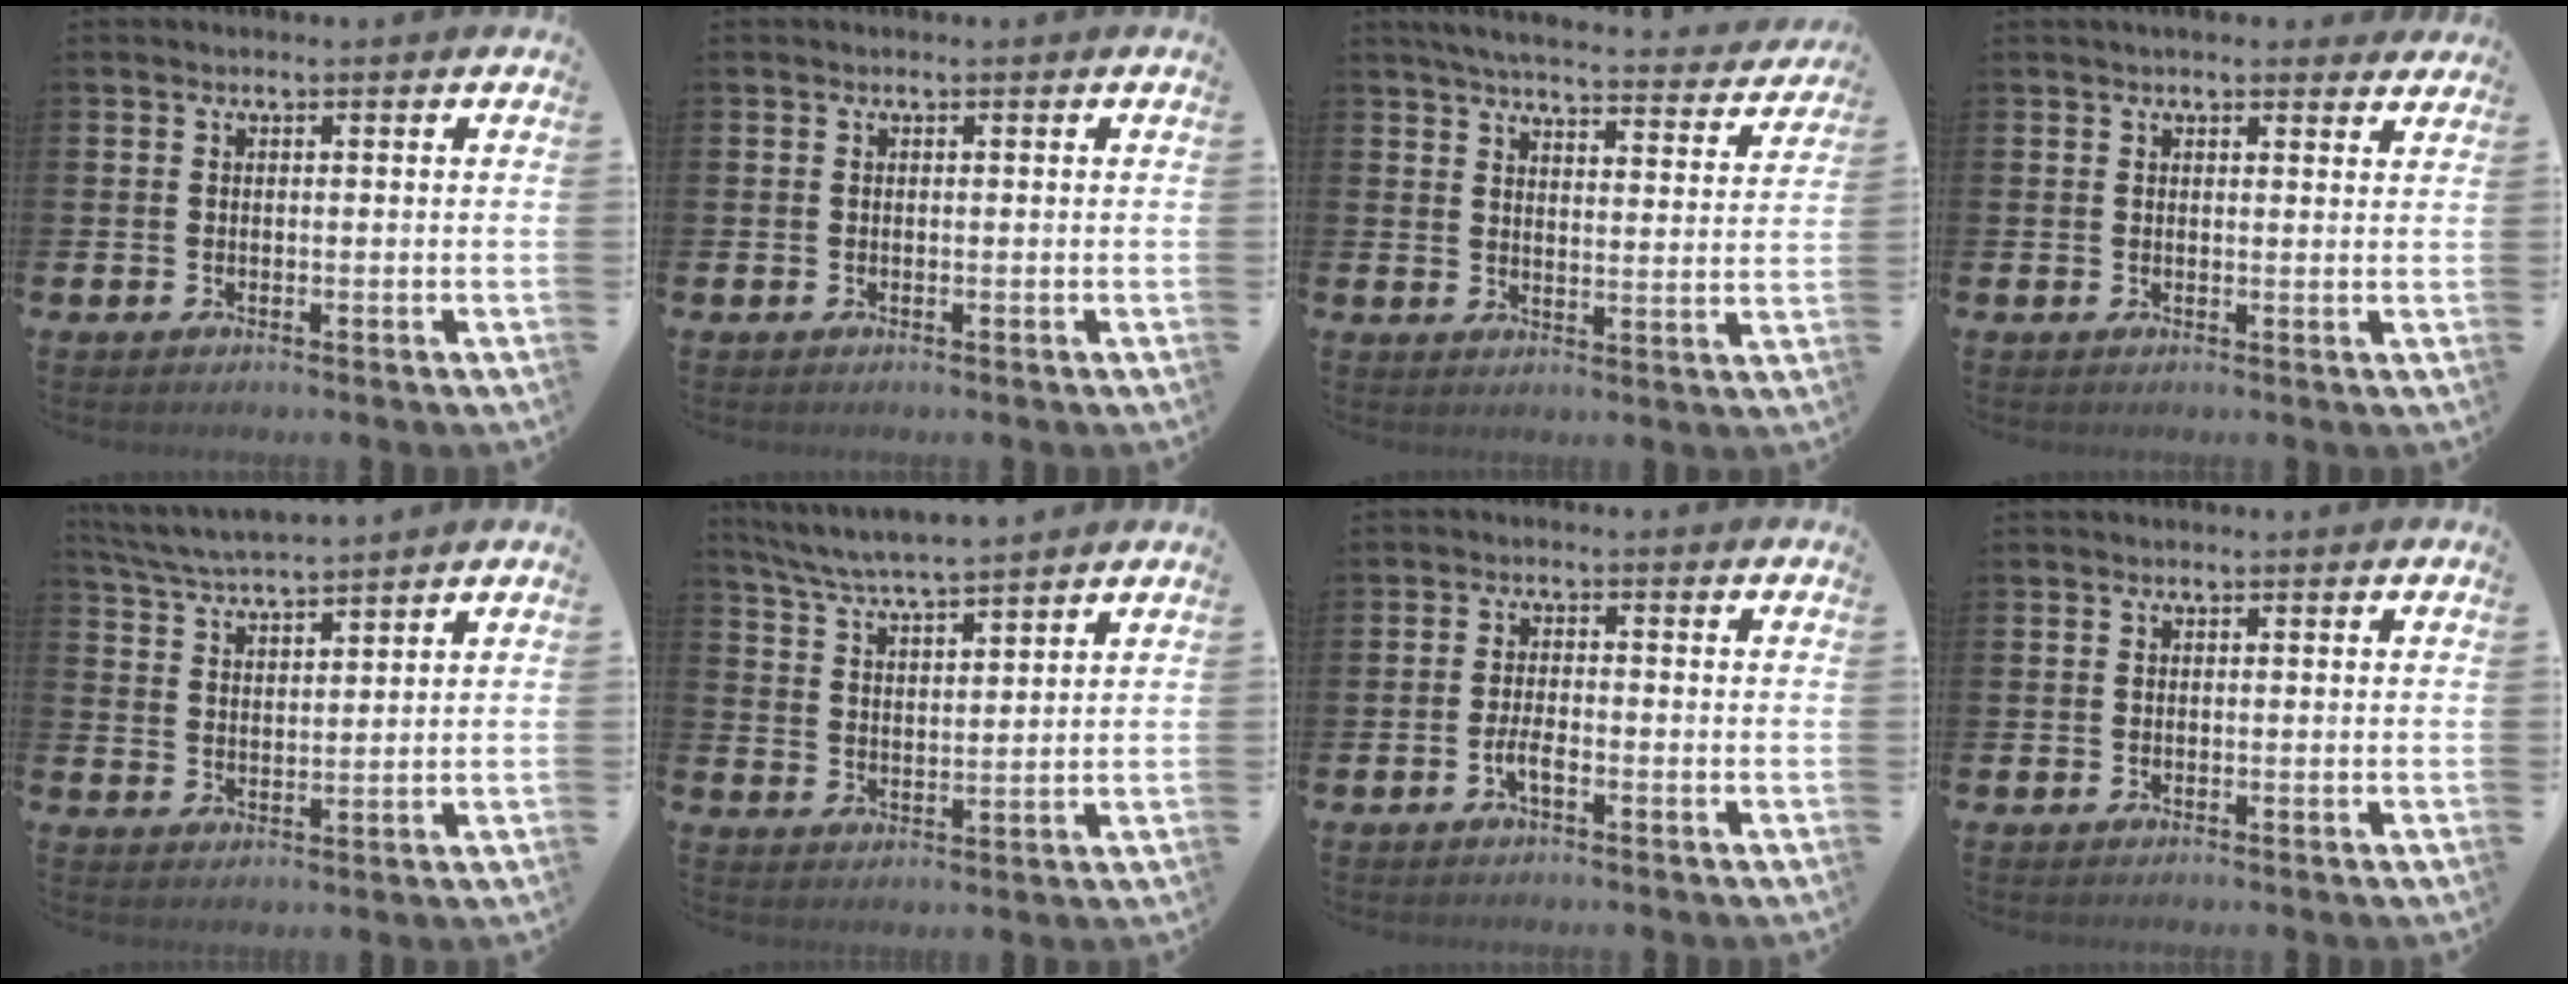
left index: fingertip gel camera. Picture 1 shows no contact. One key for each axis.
{"total": 0.0}
{"total": 5.2, "fx": 4.9, "fy": 0.6, "fz": 1.7, "tx": -0.051, "ty": -0.036, "tz": 0.081}
{"total": 2.4, "fx": 2.4, "fy": 0.4, "fz": 0.3, "tx": -0.011, "ty": -0.008, "tz": 0.044}
{"total": 4.9, "fx": 4.8, "fy": 0.0, "fz": 0.7, "tx": -0.035, "ty": -0.028, "tz": 0.085}
{"total": 6.0, "fx": 5.8, "fy": -0.1, "fz": 1.3, "tx": -0.048, "ty": -0.036, "tz": 0.103}
{"total": 2.4, "fx": -1.1, "fy": 0.8, "fz": 2.0, "tx": -0.041, "ty": 0.005, "tz": -0.020}
{"total": 0.0}